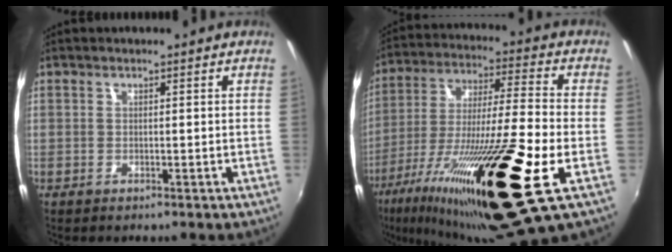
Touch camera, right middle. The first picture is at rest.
{"total": 29.0, "force": [-13.4, 2.6, 25.6], "torque": [-0.465, -0.057, -0.237]}